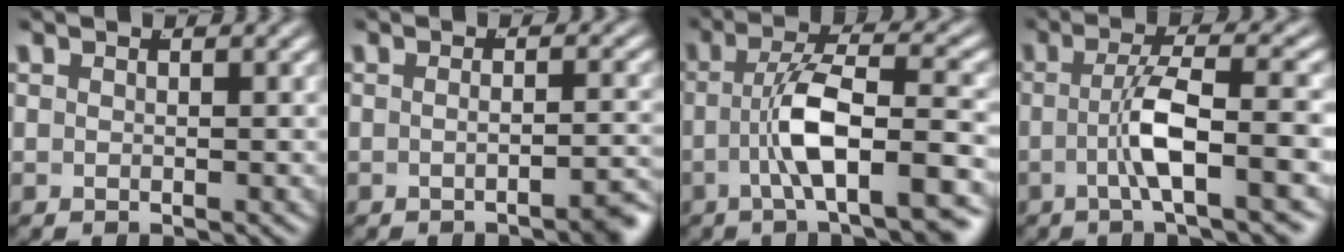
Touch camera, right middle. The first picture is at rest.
{"total": 2.7, "force": [-2.0, 0.3, 1.8], "torque": [-0.023, 0.001, -0.037]}
{"total": 6.2, "force": [-2.1, 1.3, 5.7], "torque": [-0.097, -0.003, -0.027]}
{"total": 4.7, "force": [-1.5, 0.1, 4.5], "torque": [-0.079, 0.001, -0.020]}